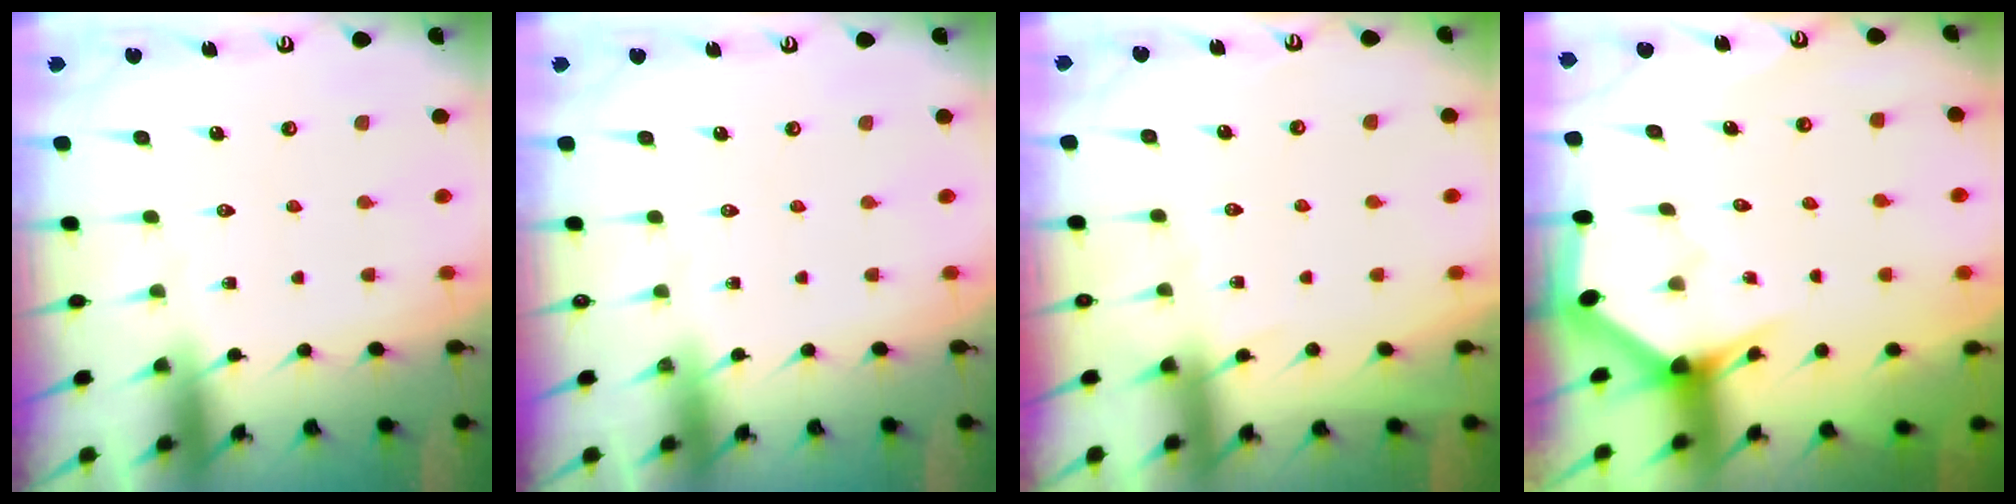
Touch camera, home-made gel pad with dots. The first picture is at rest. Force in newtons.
{"total": 0.0}
{"total": 2.5, "press": 2.4, "slide": 0.4}
{"total": 3.1, "press": 3.1, "slide": 0.2}